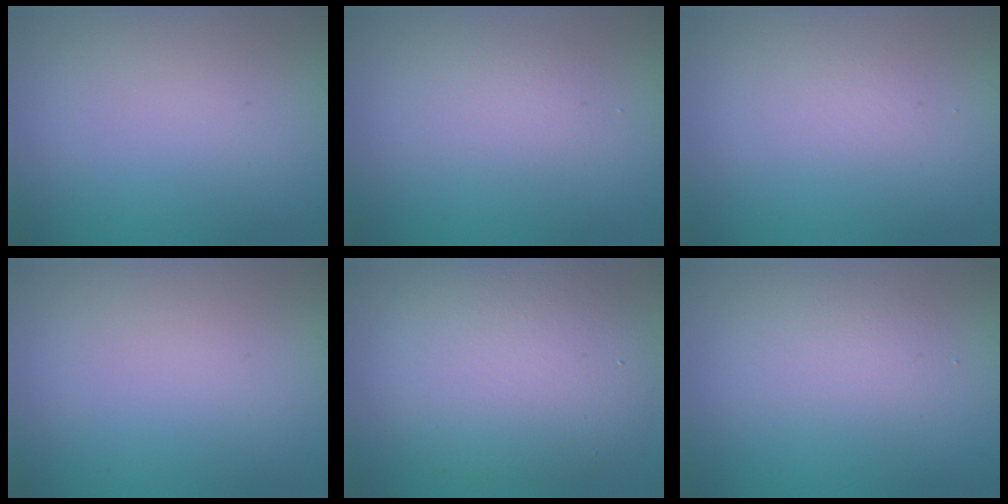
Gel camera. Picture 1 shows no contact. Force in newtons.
{"total": 1.6, "press": 1.6, "slide": 0.0}
{"total": 0.7, "press": 0.7, "slide": 0.0}
{"total": 0.0}
{"total": 8.4, "press": 8.4, "slide": 0.5}
{"total": 1.9, "press": 1.9, "slide": 0.0}